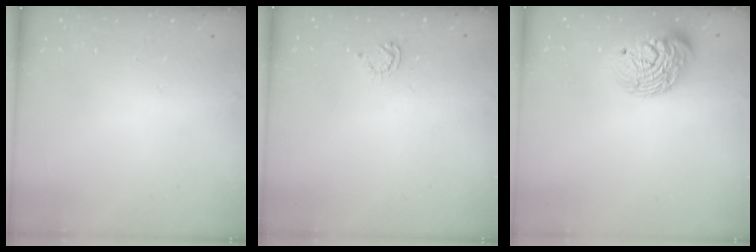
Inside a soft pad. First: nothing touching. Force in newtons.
{"total": 4.2, "press": 4.2, "slide": 0.3}
{"total": 13.9, "press": 13.8, "slide": 0.9}